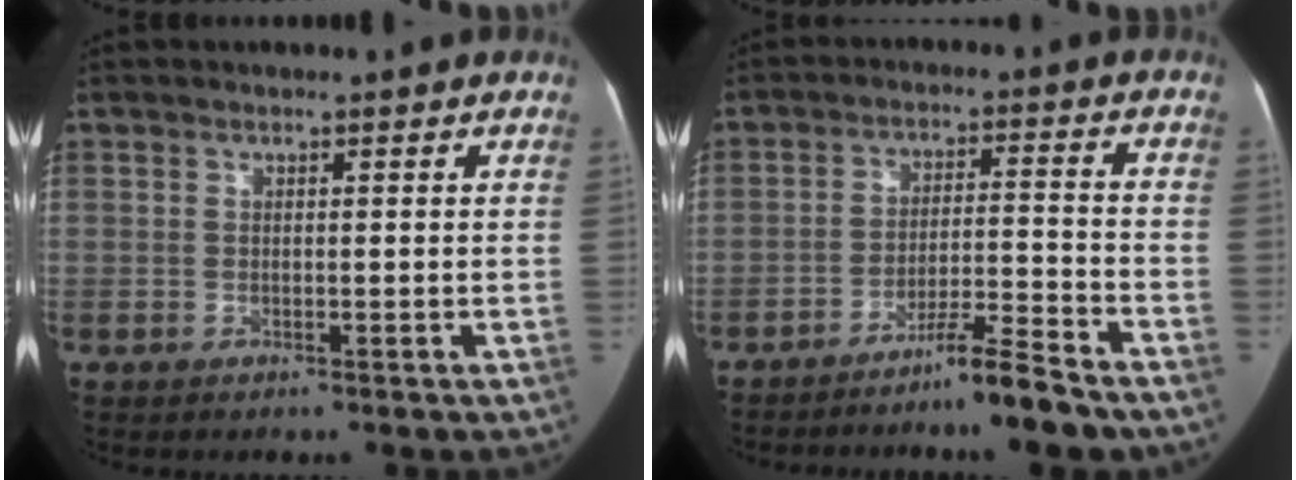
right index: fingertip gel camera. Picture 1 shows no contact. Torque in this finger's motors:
{"motor_torque": [0.53, -0.49, 0.06, 0.03]}